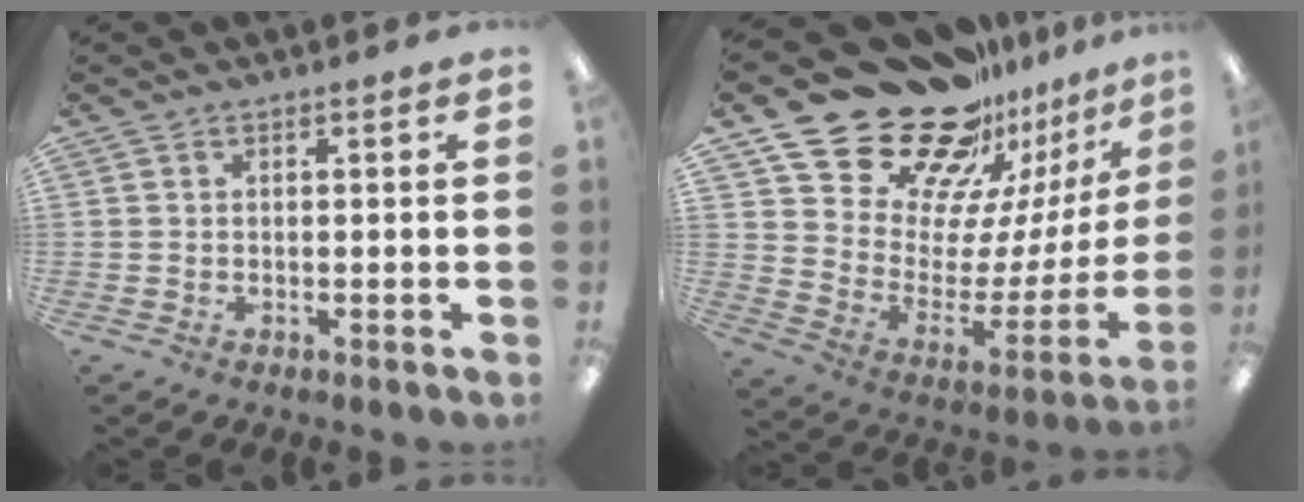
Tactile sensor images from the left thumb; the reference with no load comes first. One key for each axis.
{"total": 26.3, "fx": 20.7, "fy": 12.5, "fz": 10.2, "tx": -0.163, "ty": -0.147, "tz": 0.381}